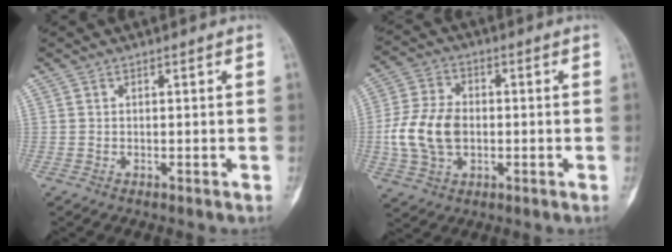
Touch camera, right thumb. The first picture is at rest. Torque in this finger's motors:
{"motor_torque": [1.47, 1.47, 0.84, -0.79, 0.16]}